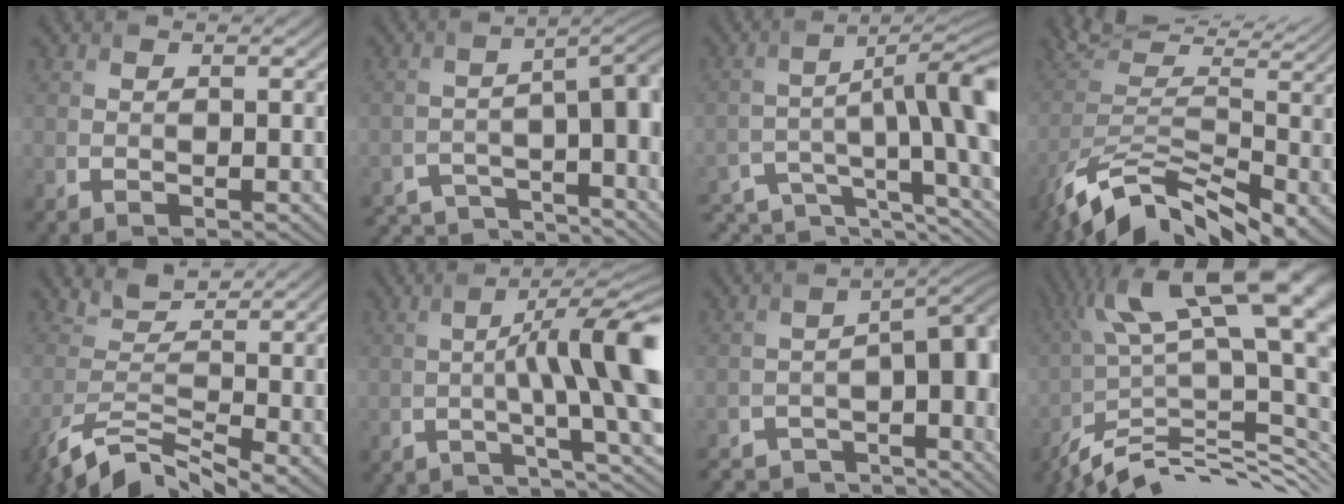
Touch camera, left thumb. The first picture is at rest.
{"total": 8.8, "force": [-6.3, 2.3, 5.8], "torque": [-0.085, -0.008, -0.091]}
{"total": 10.9, "force": [-5.9, 2.2, 9.0], "torque": [-0.133, -0.005, -0.083]}
{"total": 9.5, "force": [-4.2, 3.9, 7.6], "torque": [-0.147, 0.003, -0.067]}
{"total": 5.7, "force": [-3.7, 1.9, 3.9], "torque": [-0.084, -0.003, -0.072]}
{"total": 9.5, "force": [-1.4, 1.1, 9.4], "torque": [-0.132, 0.012, -0.028]}
{"total": 9.3, "force": [-7.0, 2.9, 5.4], "torque": [-0.081, -0.019, -0.101]}
{"total": 16.2, "force": [-1.0, 4.5, 15.5], "torque": [-0.237, 0.025, -0.018]}